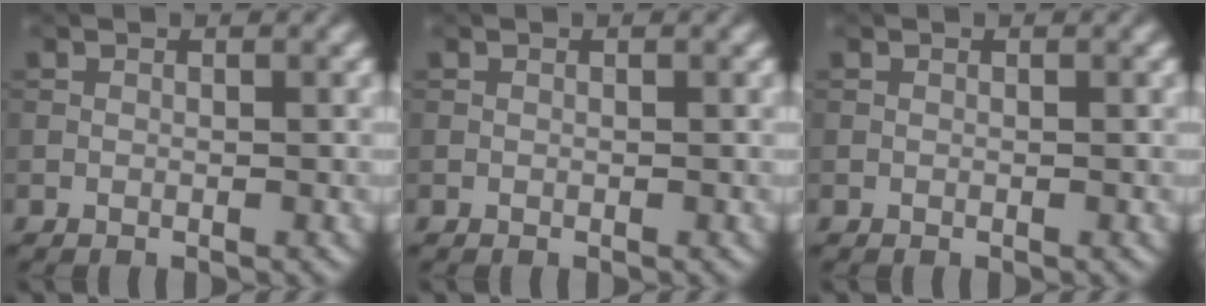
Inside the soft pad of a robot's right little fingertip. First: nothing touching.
{"total": 0.0}
{"total": 0.0}